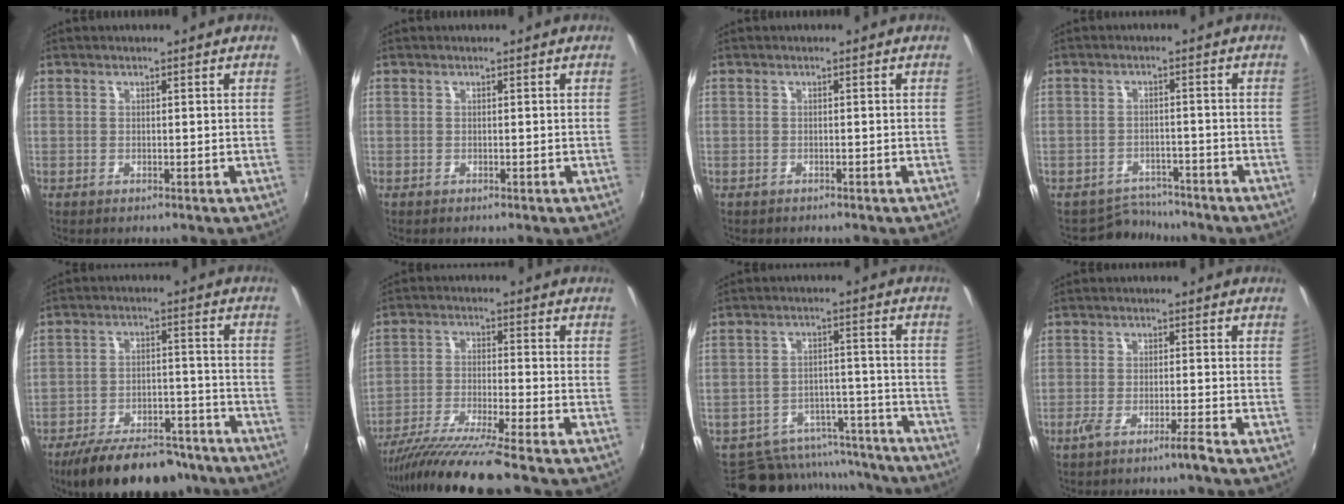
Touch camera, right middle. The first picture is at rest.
{"total": 0.0}
{"total": 0.7, "force": [-0.5, 0.4, -0.1], "torque": [-0.003, -0.001, -0.010]}
{"total": 4.6, "force": [-4.1, 1.8, -1.0], "torque": [0.008, 0.011, -0.066]}
{"total": 19.3, "force": [-15.7, 6.9, 8.9], "torque": [-0.165, -0.003, -0.219]}
{"total": 12.5, "force": [-10.5, -1.6, 6.6], "torque": [-0.136, -0.030, -0.190]}
{"total": 16.0, "force": [-13.7, 7.2, 4.1], "torque": [-0.091, 0.036, -0.171]}
{"total": 3.3, "force": [-2.5, -0.6, 2.0], "torque": [-0.050, -0.002, -0.048]}